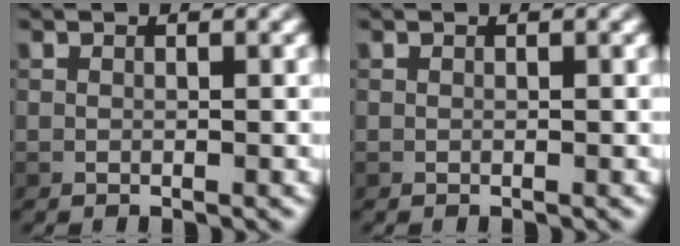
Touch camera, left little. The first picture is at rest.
{"total": 0.0}